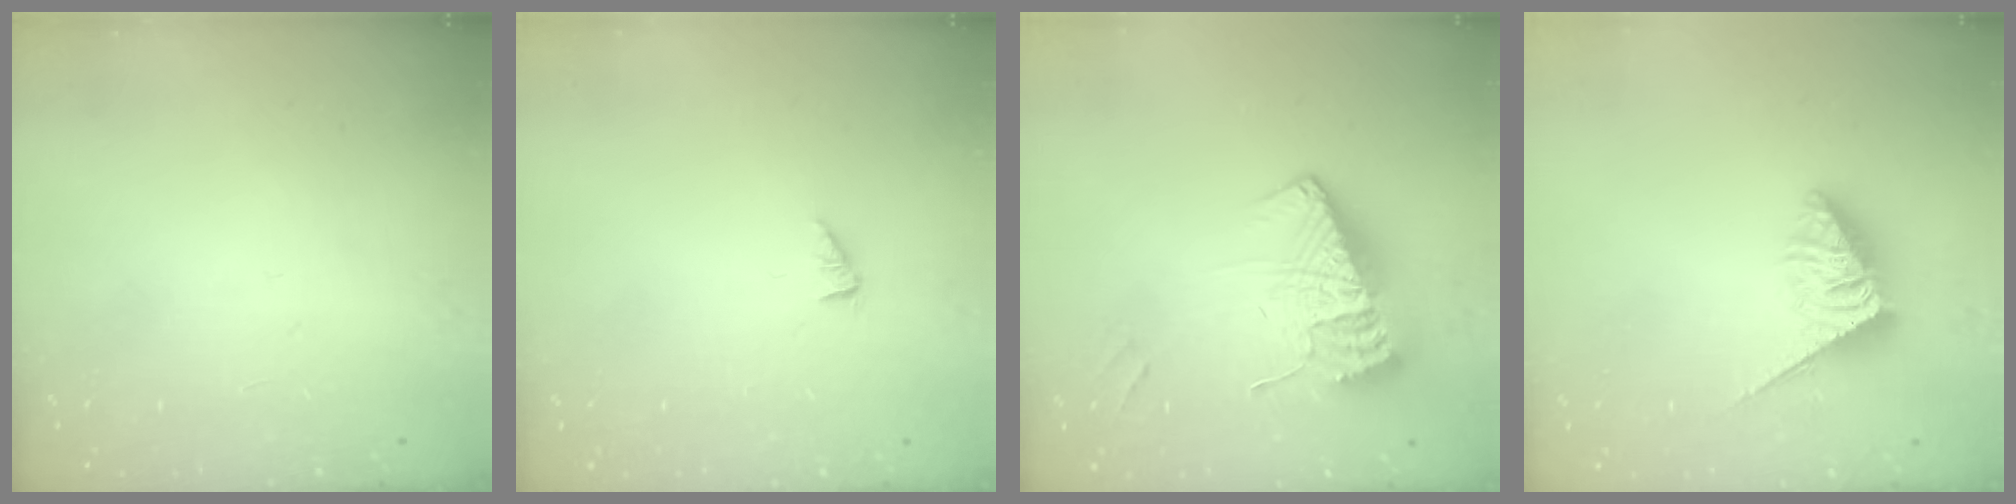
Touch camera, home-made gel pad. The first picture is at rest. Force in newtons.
{"total": 0.0}
{"total": 13.1, "press": 13.0, "slide": 1.3}
{"total": 4.5, "press": 4.5, "slide": 0.2}